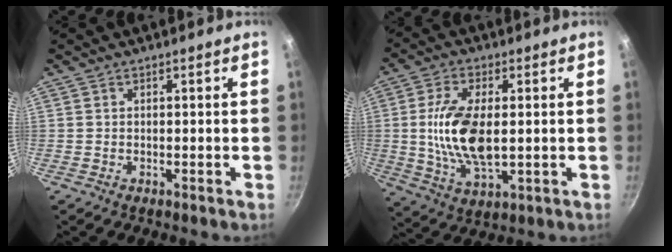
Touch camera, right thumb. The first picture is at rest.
{"total": 13.1, "force": [0.7, 6.4, 11.4], "torque": [-0.219, -0.007, 0.016]}